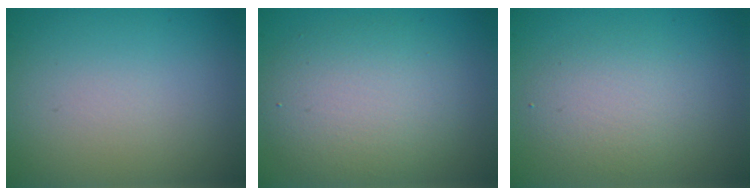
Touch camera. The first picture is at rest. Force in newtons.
{"total": 5.2, "press": 5.2, "slide": 0.5}
{"total": 2.9, "press": 2.9, "slide": 0.0}